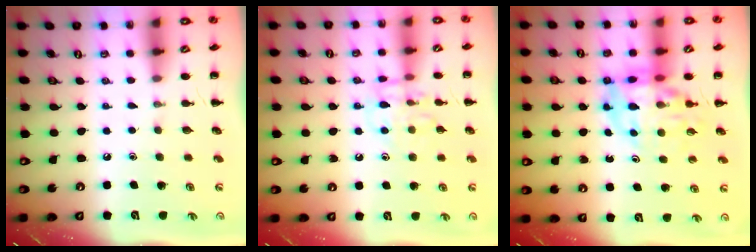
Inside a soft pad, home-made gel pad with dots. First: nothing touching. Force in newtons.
{"total": 10.1, "press": 10.1, "slide": 0.4}
{"total": 12.4, "press": 11.9, "slide": 3.5}